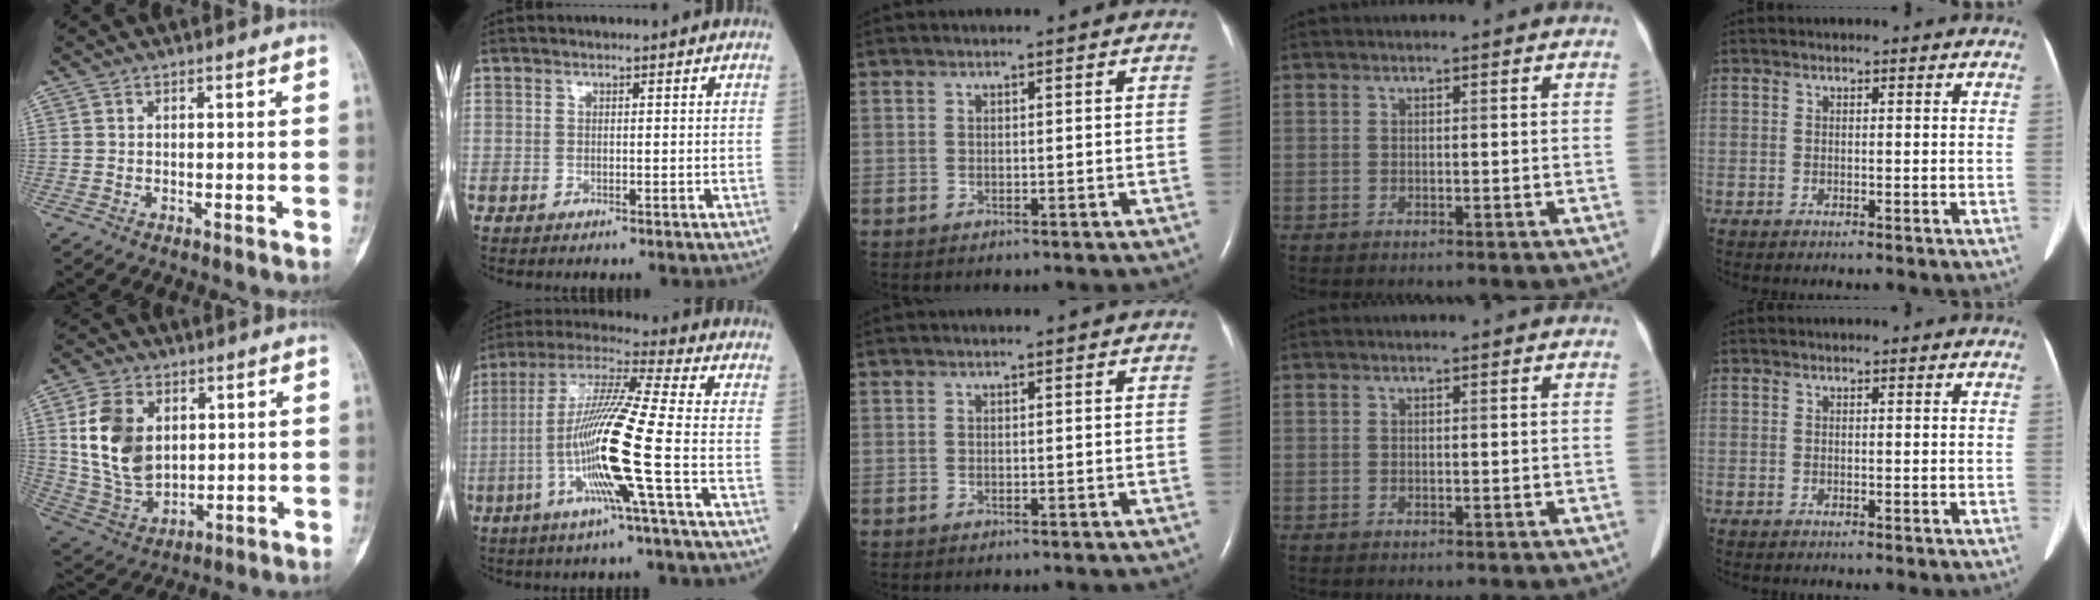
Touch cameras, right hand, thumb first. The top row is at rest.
{"thumb": {"total": 14.5, "force": [3.4, 10.0, 9.9], "torque": [-0.167, -0.014, 0.076]}, "index": {"total": 14.5, "force": [-4.1, -1.6, 13.8], "torque": [-0.278, -0.007, -0.087]}}